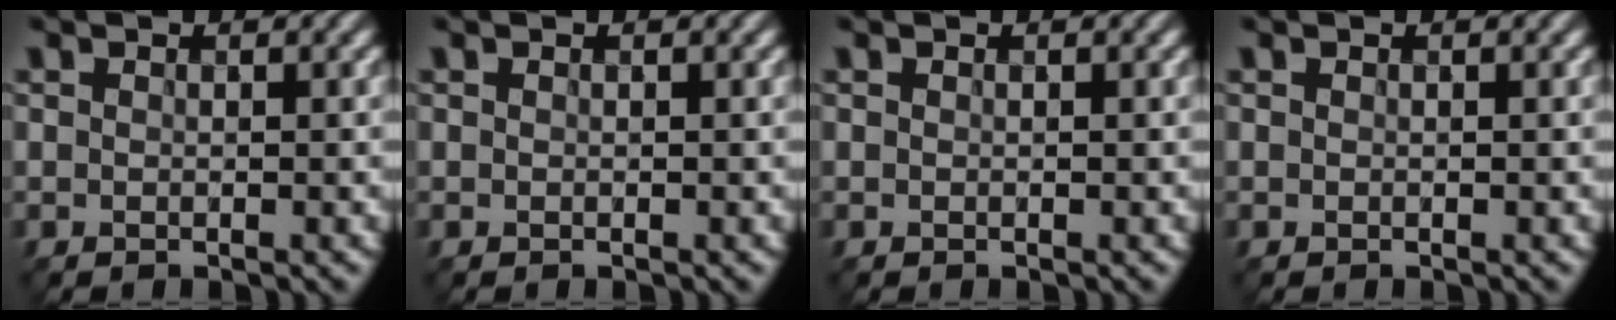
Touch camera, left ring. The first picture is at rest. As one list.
[{"total": 0.0}, {"total": 0.0}, {"total": 0.0}]